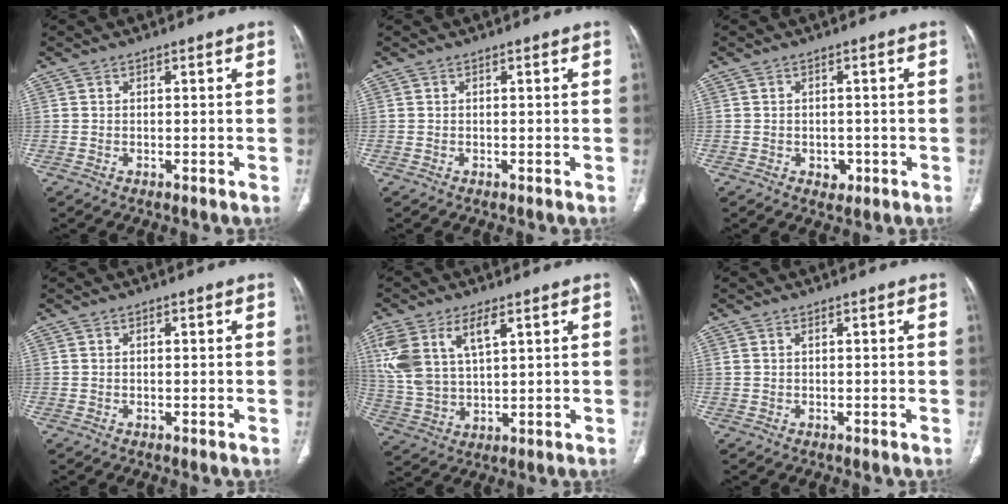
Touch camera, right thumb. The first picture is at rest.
{"total": 0.0}
{"total": 2.4, "force": [-0.8, 1.9, 1.3], "torque": [-0.009, 0.002, -0.004]}
{"total": 0.5, "force": [0.1, 0.2, 0.5], "torque": [-0.014, 0.003, 0.003]}
{"total": 12.8, "force": [5.4, 6.4, 9.7], "torque": [-0.218, -0.005, 0.118]}
{"total": 0.5, "force": [0.3, 0.3, 0.4], "torque": [-0.013, 0.009, 0.007]}